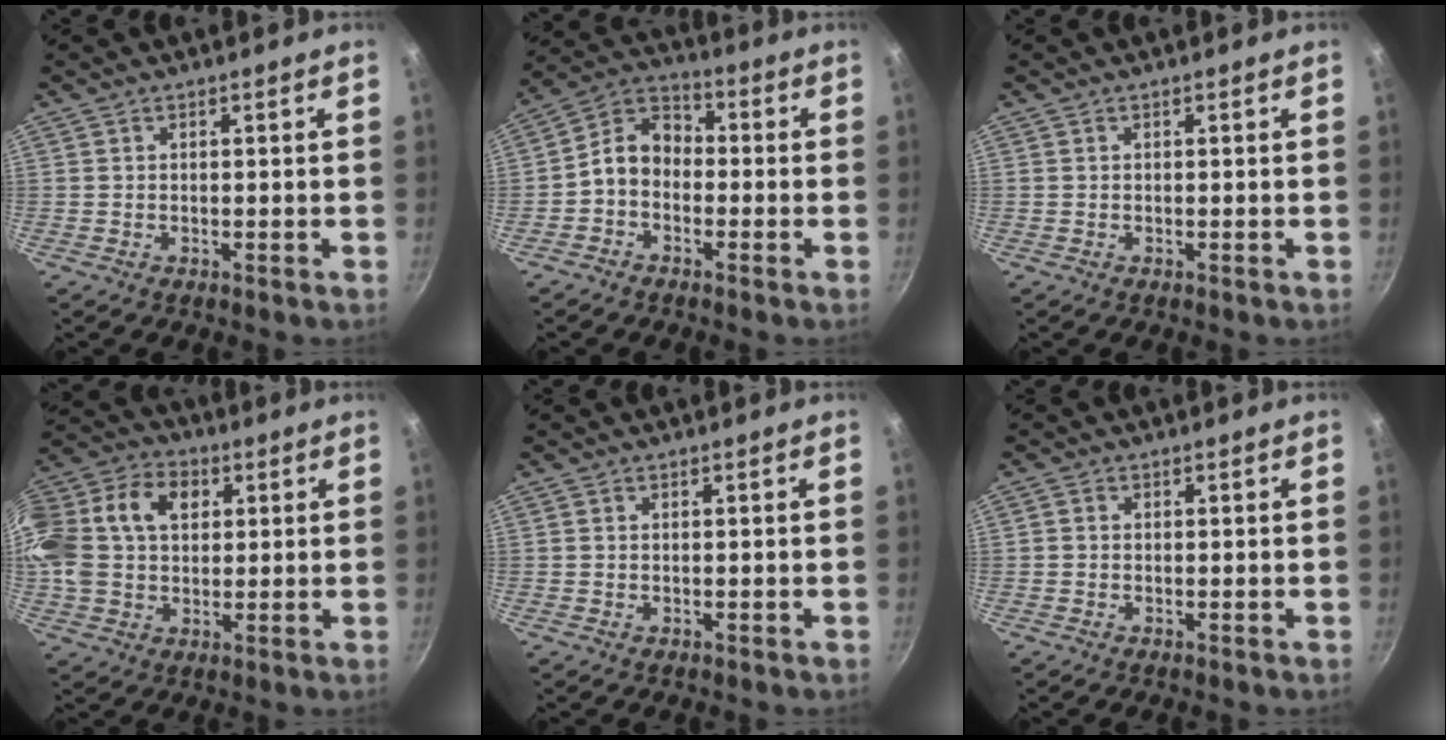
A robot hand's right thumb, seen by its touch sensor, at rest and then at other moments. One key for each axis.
{"total": 7.8, "fx": -1.8, "fy": 5.9, "fz": 4.7, "tx": -0.062, "ty": 0.040, "tz": -0.057}
{"total": 0.0}
{"total": 22.3, "fx": 4.5, "fy": 16.4, "fz": 14.5, "tx": -0.308, "ty": 0.040, "tz": 0.066}
{"total": 0.0}
{"total": 0.7, "fx": -0.1, "fy": 0.7, "fz": 0.3, "tx": -0.004, "ty": 0.003, "tz": -0.003}